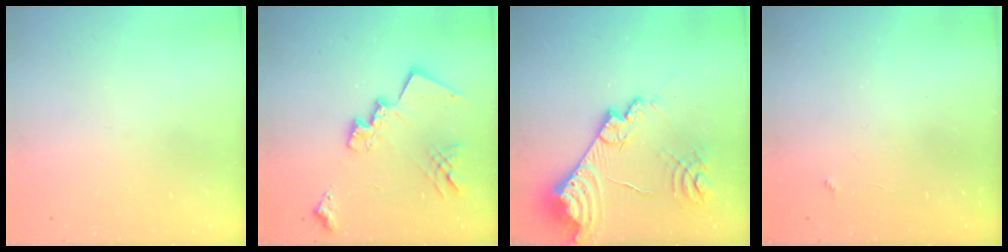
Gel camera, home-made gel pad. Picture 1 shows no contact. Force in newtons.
{"total": 18.3, "press": 18.3, "slide": 1.3}
{"total": 17.1, "press": 17.1, "slide": 1.6}
{"total": 2.2, "press": 2.2, "slide": 0.4}